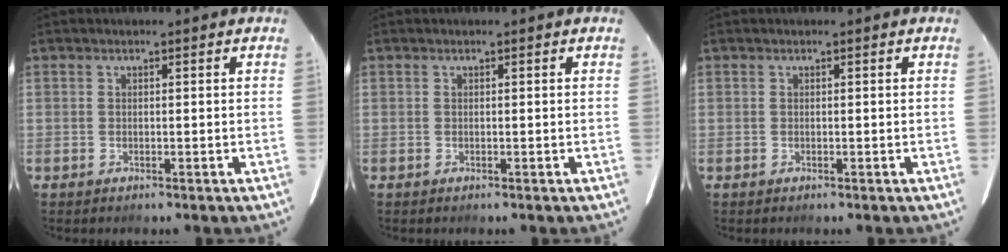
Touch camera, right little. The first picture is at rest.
{"total": 0.0}
{"total": 0.0}